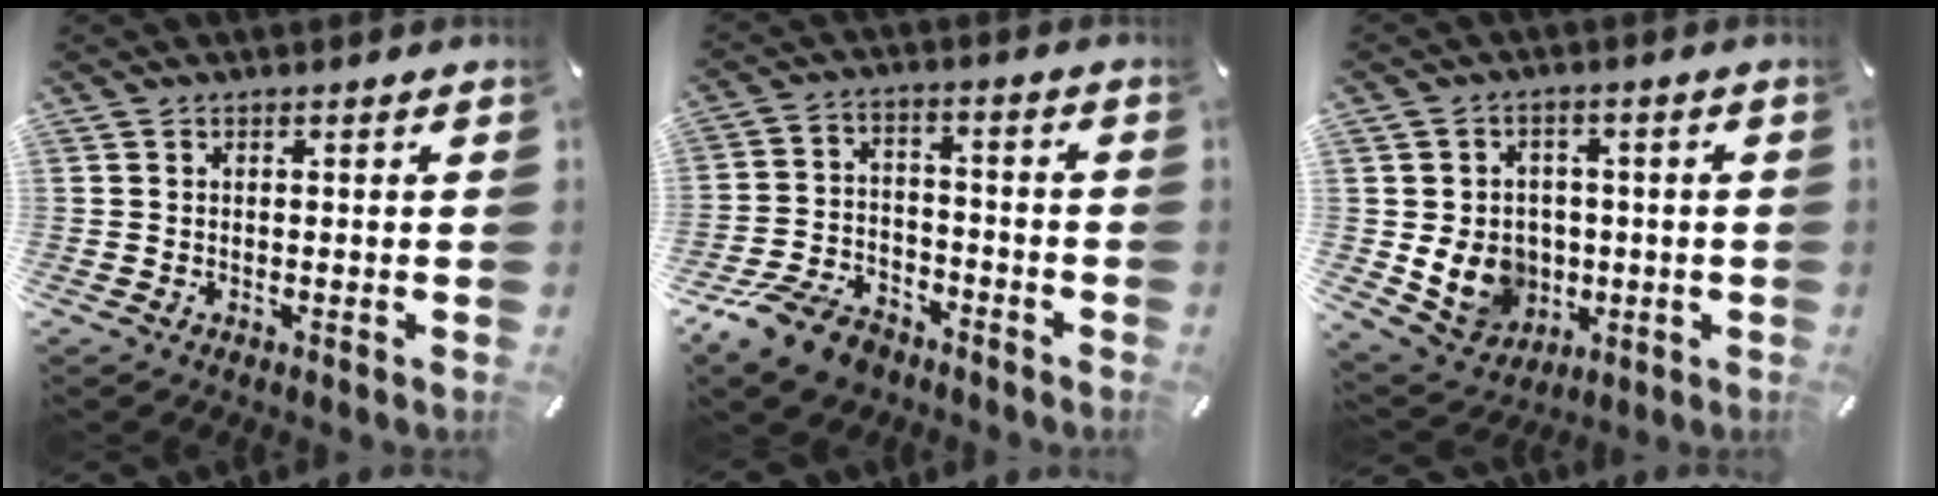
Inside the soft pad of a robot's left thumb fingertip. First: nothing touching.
{"total": 11.1, "force": [-8.2, 5.9, 4.7], "torque": [-0.089, 0.047, -0.154]}
{"total": 11.1, "force": [-1.8, 9.9, 4.7], "torque": [-0.100, 0.007, -0.025]}